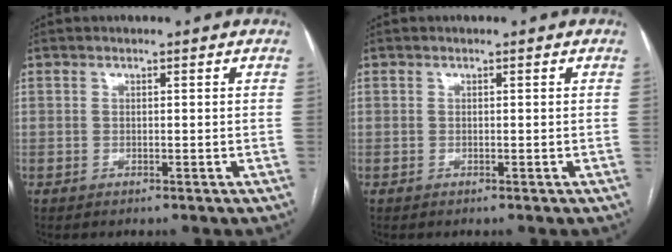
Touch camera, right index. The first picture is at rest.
{"total": 0.0}